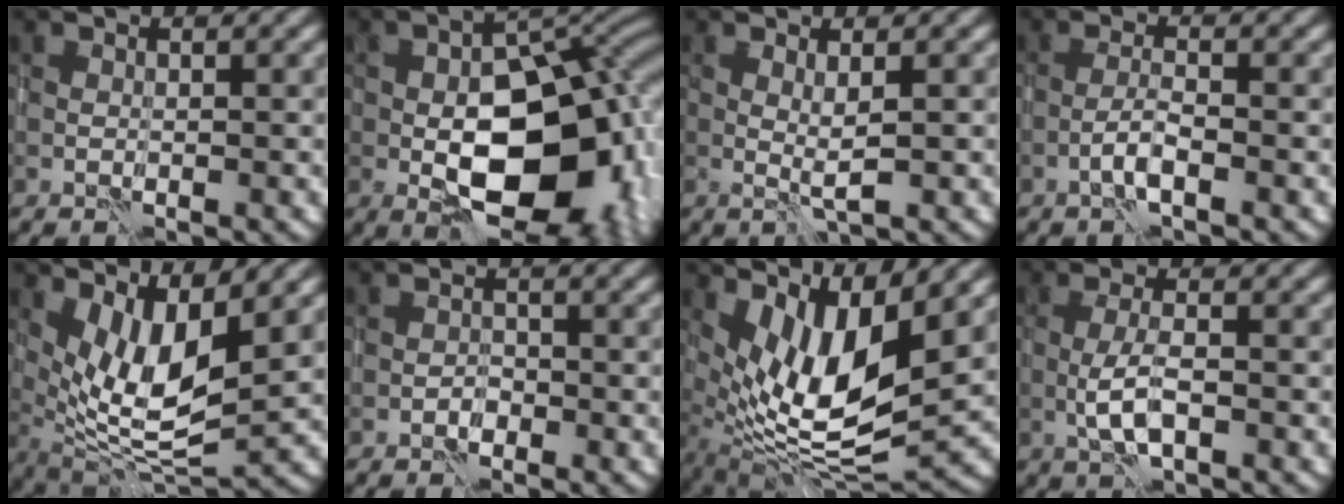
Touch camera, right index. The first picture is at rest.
{"total": 16.2, "force": [-3.5, 9.3, 12.8], "torque": [-0.149, -0.007, -0.047]}
{"total": 1.4, "force": [0.3, -0.2, 1.3], "torque": [-0.029, -0.005, 0.007]}
{"total": 1.9, "force": [-1.2, 0.0, 1.4], "torque": [-0.031, 0.007, -0.027]}
{"total": 7.1, "force": [2.3, 2.4, 6.3], "torque": [-0.120, -0.014, 0.044]}
{"total": 1.0, "force": [-0.8, 0.5, 0.4], "torque": [-0.004, 0.004, -0.015]}
{"total": 9.2, "force": [3.1, 3.1, 8.1], "torque": [-0.157, -0.011, 0.060]}
{"total": 3.0, "force": [-1.0, 0.7, 2.7], "torque": [-0.061, 0.001, -0.021]}